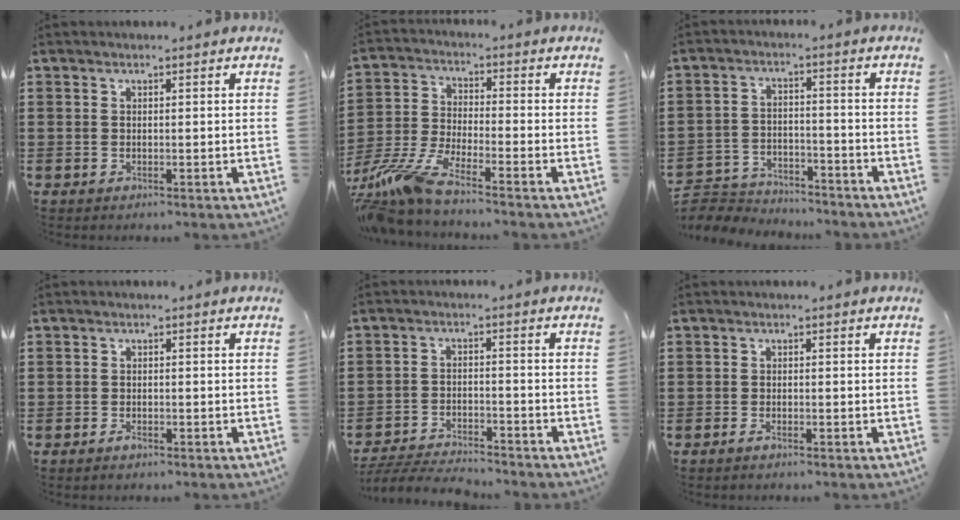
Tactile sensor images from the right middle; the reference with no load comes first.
{"total": 7.7, "force": [-6.7, 0.1, 3.6], "torque": [-0.100, -0.017, -0.138]}
{"total": 4.7, "force": [-4.6, 1.0, 0.2], "torque": [-0.013, 0.008, -0.099]}
{"total": 1.0, "force": [-0.7, 0.5, 0.6], "torque": [-0.012, -0.003, -0.012]}
{"total": 4.5, "force": [-4.4, 0.4, 0.9], "torque": [-0.023, 0.001, -0.093]}
{"total": 1.0, "force": [-0.8, 0.2, 0.6], "torque": [-0.016, -0.006, -0.014]}